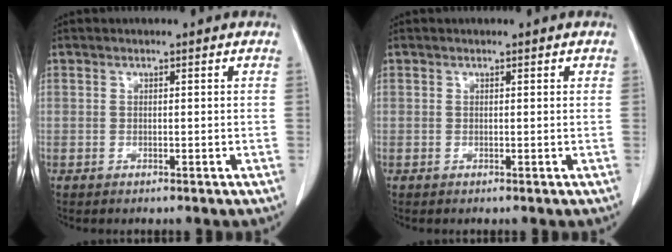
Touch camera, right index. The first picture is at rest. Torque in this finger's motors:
{"motor_torque": [0.02, -0.03, 0.00, -0.01]}